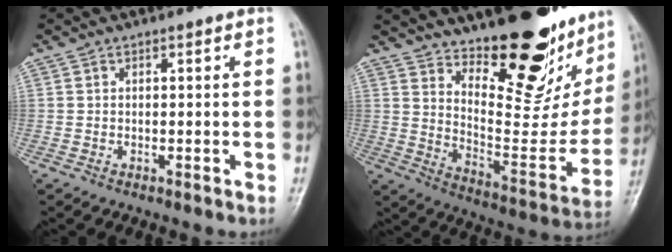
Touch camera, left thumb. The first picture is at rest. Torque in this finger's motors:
{"motor_torque": [0.68, 0.57, 1.45, -1.32, 0.19]}